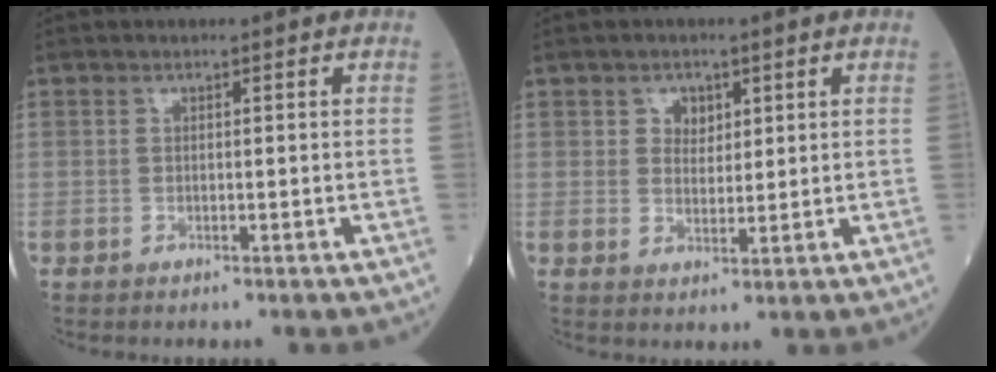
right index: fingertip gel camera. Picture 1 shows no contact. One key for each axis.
{"total": 2.9, "fx": 1.5, "fy": 2.2, "fz": 1.3, "tx": -0.018, "ty": 0.004, "tz": 0.027}